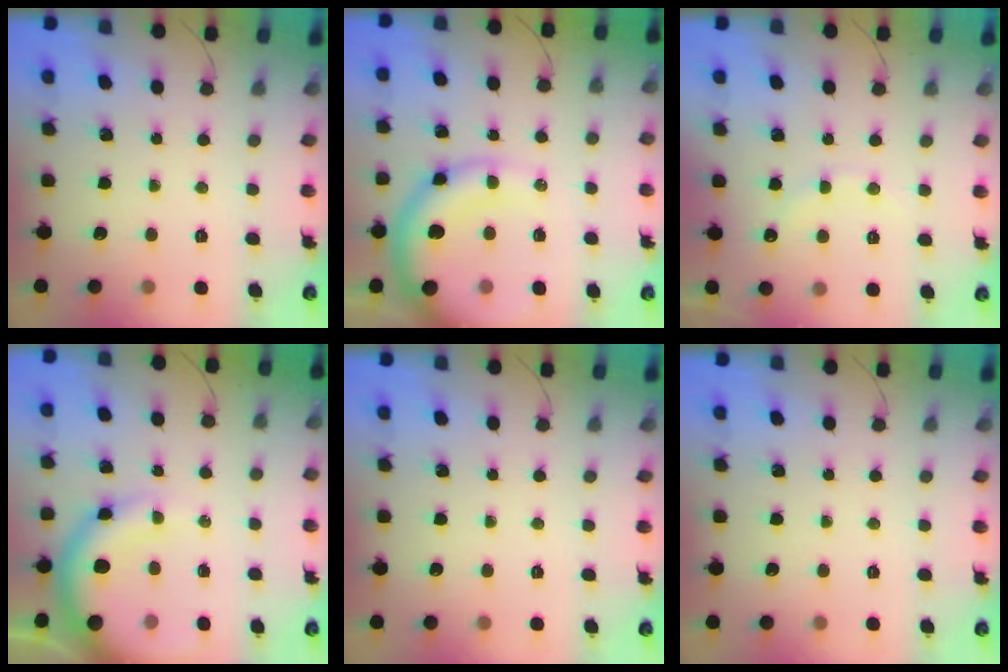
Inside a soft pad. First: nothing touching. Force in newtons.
{"total": 14.5, "press": 13.9, "slide": 3.9}
{"total": 8.6, "press": 8.5, "slide": 1.3}
{"total": 11.4, "press": 11.2, "slide": 2.4}
{"total": 0.0}
{"total": 0.0}